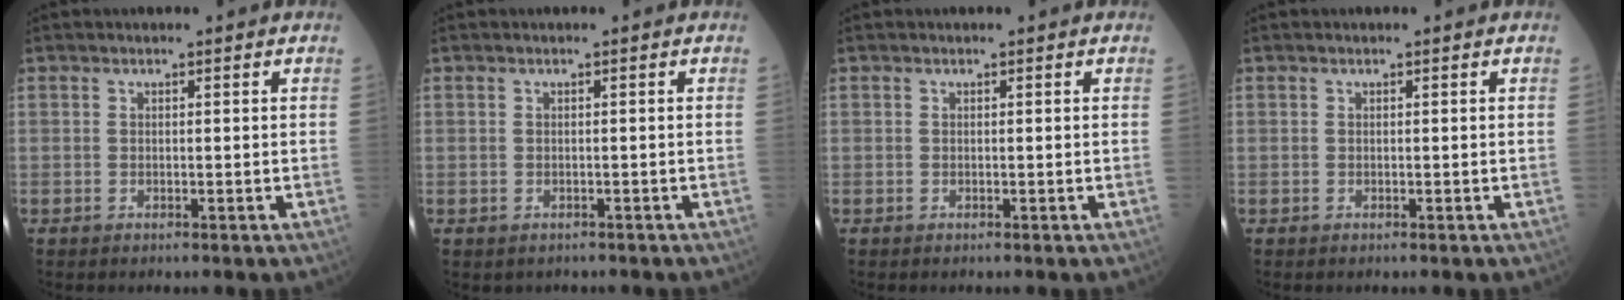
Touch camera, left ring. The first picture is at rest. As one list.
[{"total": 1.4, "force": [-1.0, 0.9, 0.1], "torque": [-0.005, 0.001, -0.010]}, {"total": 0.0}, {"total": 0.0}]